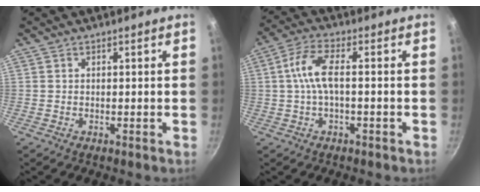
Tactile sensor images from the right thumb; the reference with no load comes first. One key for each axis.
{"total": 6.8, "fx": -0.3, "fy": 2.6, "fz": 6.2, "tx": -0.139, "ty": 0.023, "tz": -0.013}